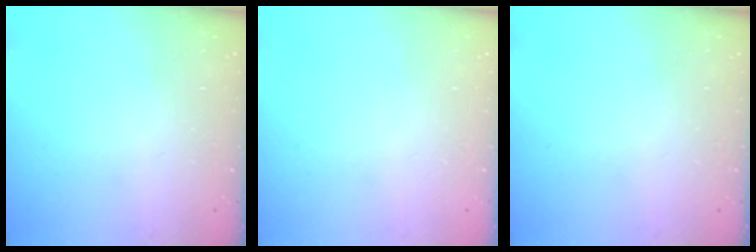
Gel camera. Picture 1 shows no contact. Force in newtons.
{"total": 0.0}
{"total": 0.0}